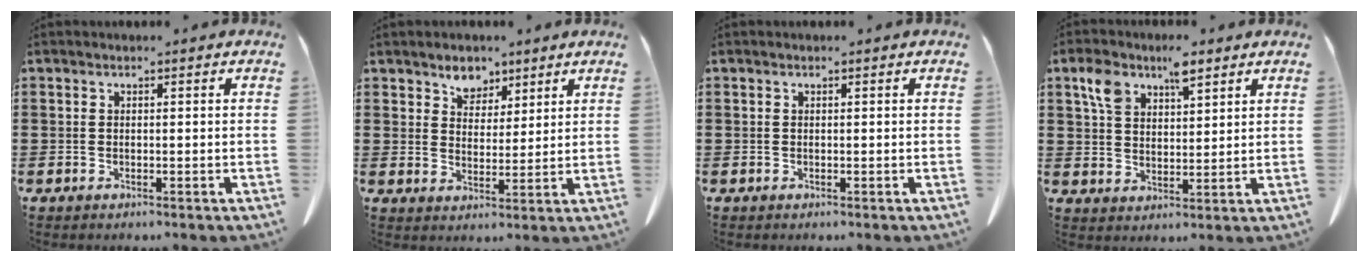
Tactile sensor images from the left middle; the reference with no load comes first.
{"total": 4.5, "force": [3.5, 2.8, 0.7], "torque": [-0.024, -0.002, 0.063]}
{"total": 0.0}
{"total": 6.9, "force": [4.4, 3.3, 4.2], "torque": [-0.089, 0.007, 0.079]}